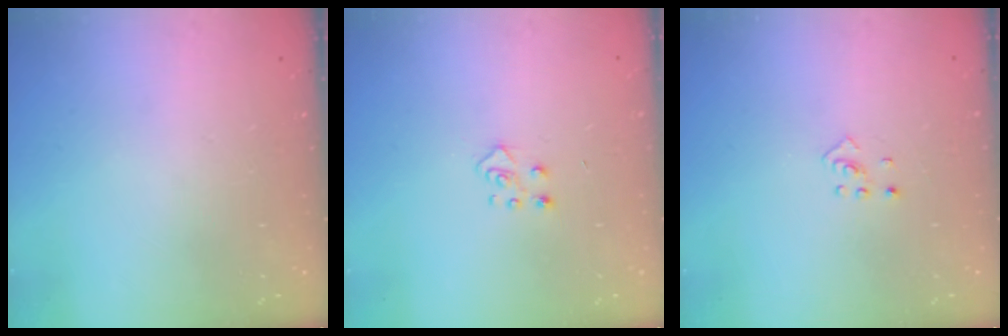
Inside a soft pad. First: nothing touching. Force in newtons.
{"total": 5.5, "press": 5.5, "slide": 0.5}
{"total": 2.0, "press": 1.9, "slide": 0.8}